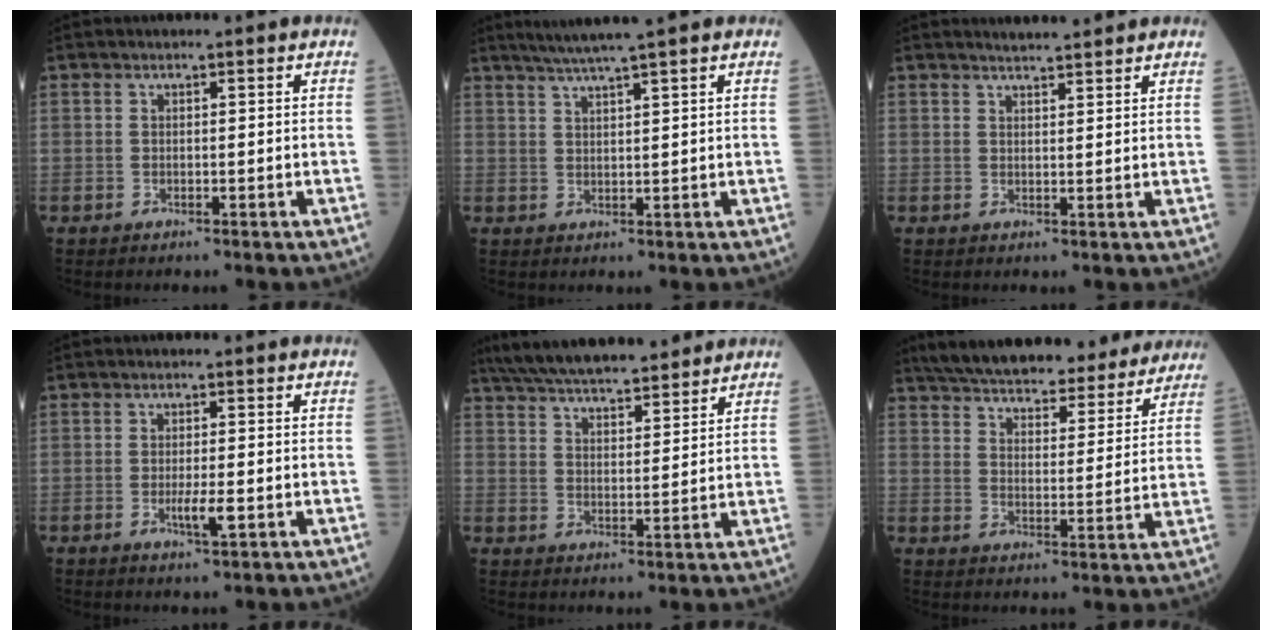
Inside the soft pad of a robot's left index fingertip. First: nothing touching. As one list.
[{"total": 6.0, "force": [4.8, -1.1, 3.4], "torque": [-0.058, 0.017, 0.082]}, {"total": 4.1, "force": [3.8, 0.3, 1.5], "torque": [-0.024, 0.016, 0.053]}, {"total": 2.9, "force": [-1.0, 0.3, 2.8], "torque": [-0.055, -0.006, -0.014]}, {"total": 16.6, "force": [14.5, 3.3, 7.3], "torque": [-0.127, 0.033, 0.225]}, {"total": 26.9, "force": [24.2, 6.7, 9.8], "torque": [-0.155, -0.003, 0.312]}]